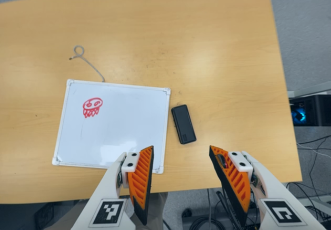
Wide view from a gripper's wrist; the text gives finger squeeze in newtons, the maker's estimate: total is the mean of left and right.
{"total": 0.0}